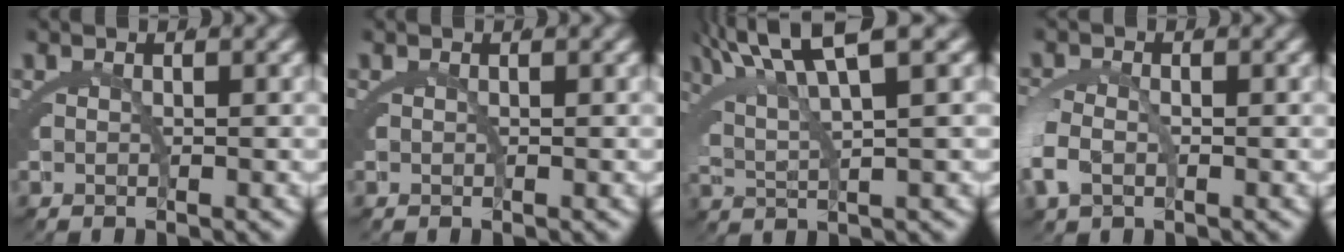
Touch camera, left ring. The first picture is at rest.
{"total": 0.0}
{"total": 7.6, "force": [5.2, 2.0, 5.2], "torque": [-0.093, 0.023, 0.085]}
{"total": 2.4, "force": [-0.4, 1.8, 1.6], "torque": [-0.056, -0.003, -0.004]}